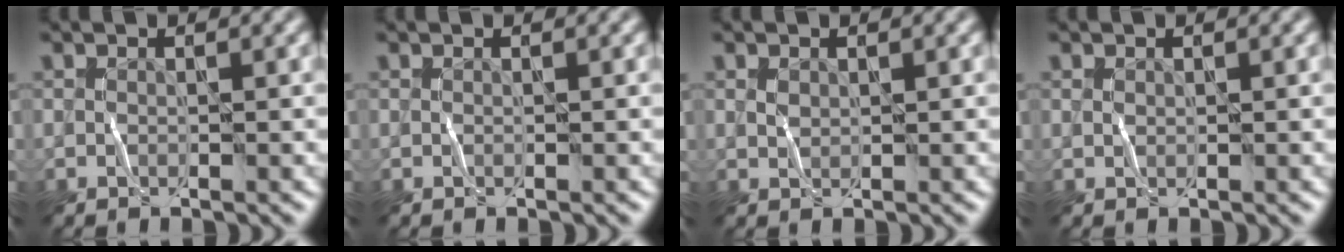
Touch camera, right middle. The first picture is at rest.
{"total": 0.0}
{"total": 0.0}
{"total": 0.0}